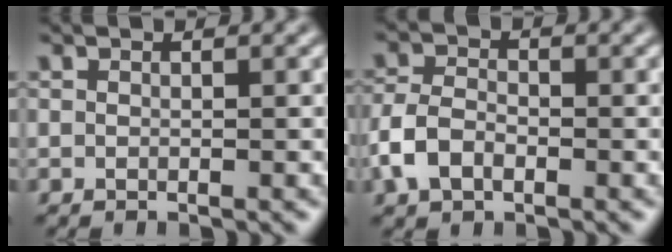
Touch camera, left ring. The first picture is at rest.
{"total": 3.6, "force": [-1.5, 2.3, 2.2], "torque": [-0.050, 0.002, -0.038]}